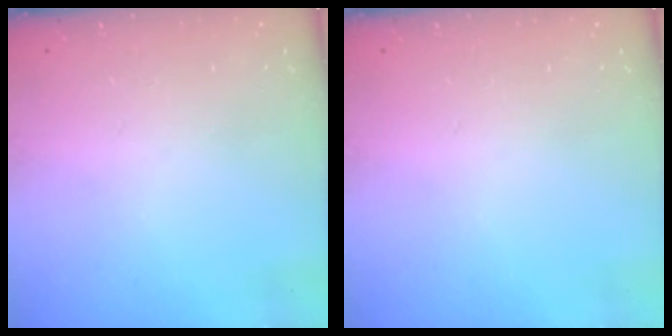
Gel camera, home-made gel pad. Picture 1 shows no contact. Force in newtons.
{"total": 0.0}